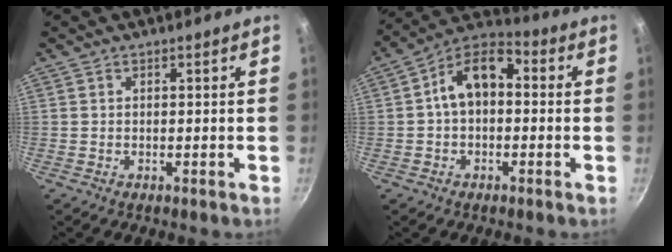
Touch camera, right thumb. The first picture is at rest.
{"total": 10.8, "force": [0.6, 7.1, 8.1], "torque": [-0.107, 0.041, -0.008]}